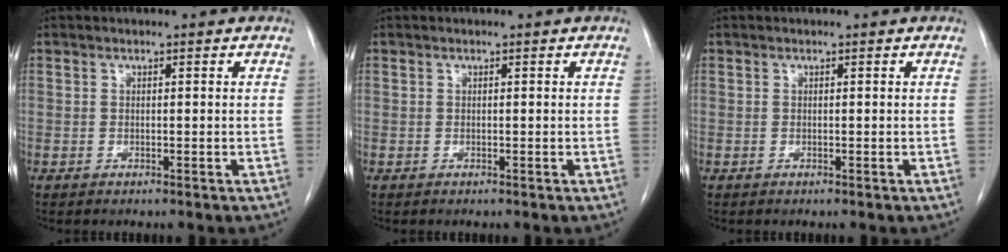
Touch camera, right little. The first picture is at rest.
{"total": 0.0}
{"total": 0.0}